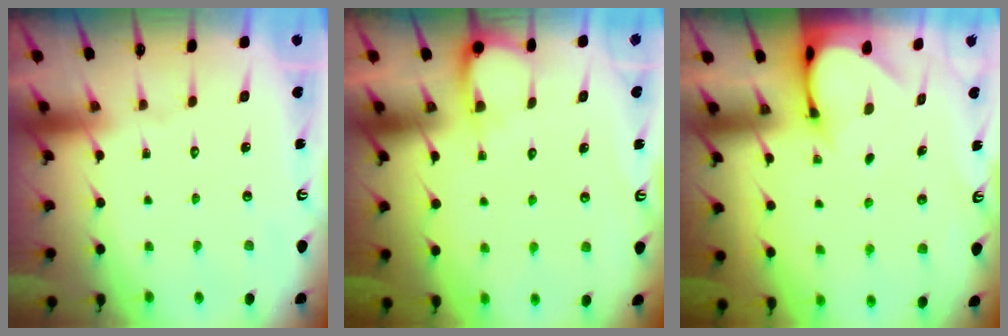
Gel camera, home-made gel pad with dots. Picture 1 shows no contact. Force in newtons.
{"total": 4.5, "press": 4.5, "slide": 0.4}
{"total": 3.3, "press": 3.3, "slide": 0.2}